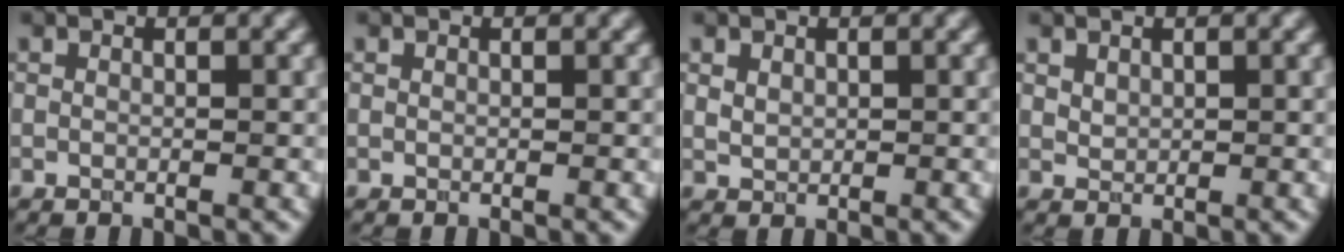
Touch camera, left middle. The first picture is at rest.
{"total": 0.0}
{"total": 1.1, "force": [0.6, 0.9, 0.5], "torque": [-0.011, -0.001, 0.014]}
{"total": 0.9, "force": [0.7, 0.6, 0.3], "torque": [-0.008, -0.002, 0.017]}